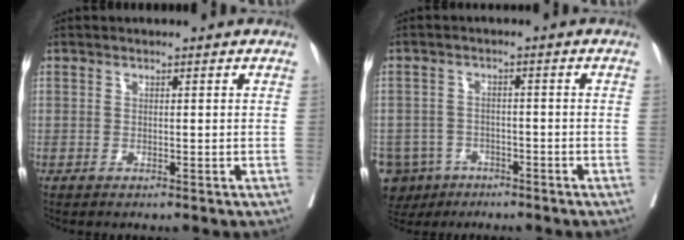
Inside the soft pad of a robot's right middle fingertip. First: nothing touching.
{"total": 9.3, "force": [-5.8, 7.0, 2.0], "torque": [-0.053, -0.002, -0.088]}